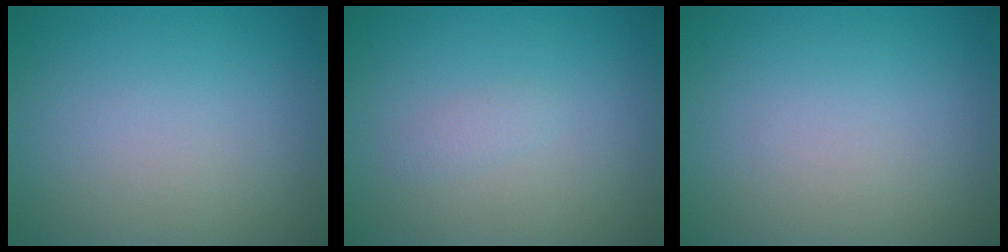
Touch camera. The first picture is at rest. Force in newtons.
{"total": 0.8, "press": 0.8, "slide": 0.1}
{"total": 0.0}